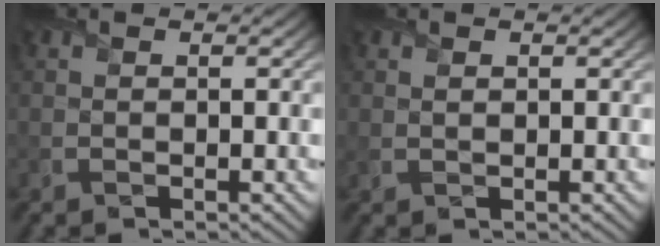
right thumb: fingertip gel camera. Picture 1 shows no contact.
{"total": 0.8, "force": [0.4, 0.4, 0.4], "torque": [-0.014, -0.003, 0.011]}